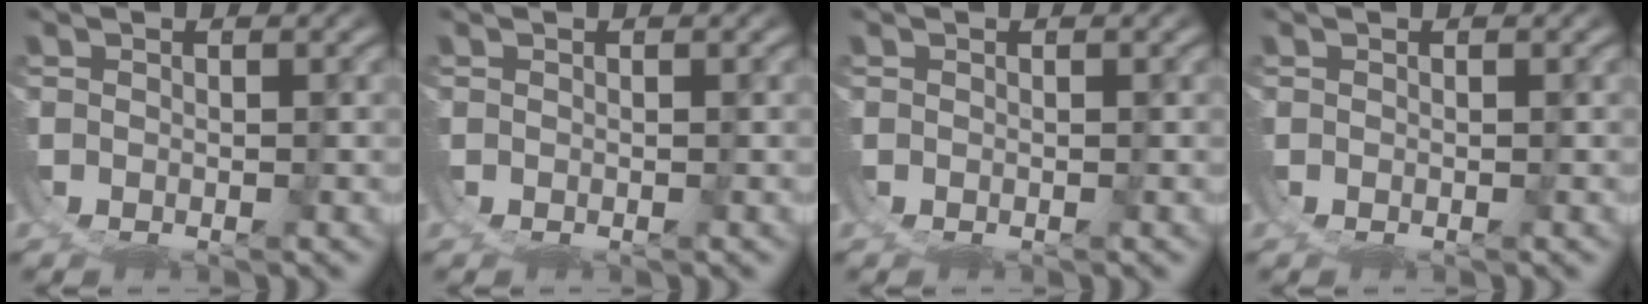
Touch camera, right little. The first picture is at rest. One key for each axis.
{"total": 0.0}
{"total": 0.0}
{"total": 0.0}